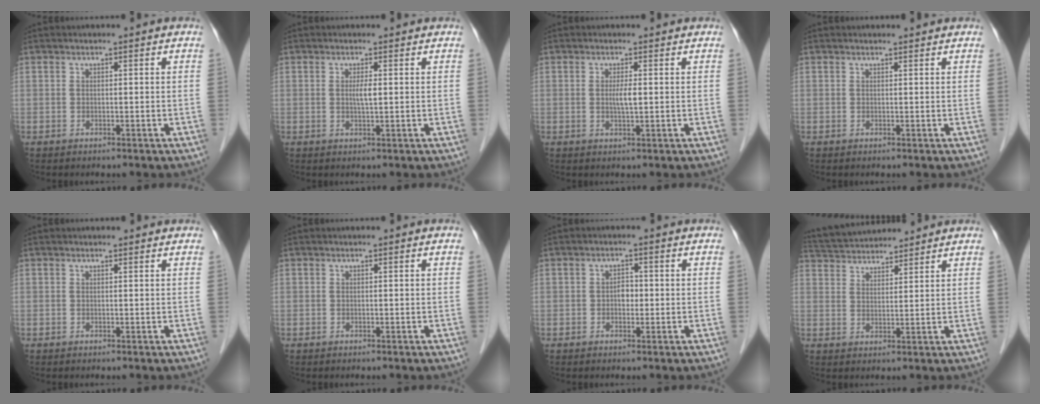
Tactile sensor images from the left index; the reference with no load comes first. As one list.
[{"total": 1.7, "force": [0.4, 0.2, 1.7], "torque": [-0.035, 0.001, 0.006]}, {"total": 2.0, "force": [0.3, 0.2, 2.0], "torque": [-0.039, 0.000, 0.006]}, {"total": 1.2, "force": [1.2, 0.1, 0.1], "torque": [-0.010, 0.004, 0.016]}, {"total": 0.9, "force": [0.9, 0.2, 0.0], "torque": [-0.010, 0.002, 0.011]}, {"total": 0.0}, {"total": 1.8, "force": [-0.2, 1.3, 1.3], "torque": [-0.018, 0.005, -0.005]}, {"total": 10.3, "force": [9.9, 1.7, 2.5], "torque": [-0.051, 0.035, 0.164]}]